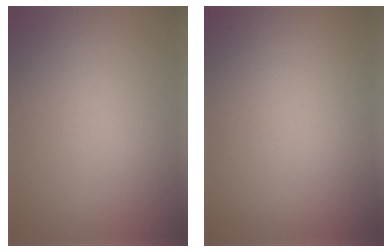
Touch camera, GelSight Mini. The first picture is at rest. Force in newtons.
{"total": 0.0}